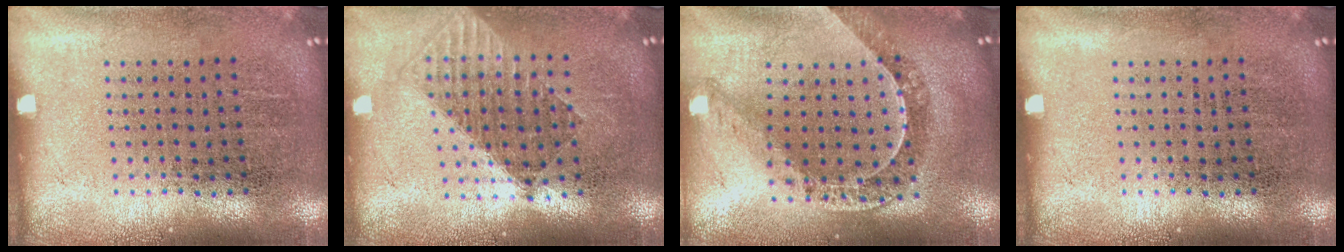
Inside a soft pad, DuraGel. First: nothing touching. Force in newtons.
{"total": 1.5, "press": 1.3, "slide": 0.8}
{"total": 1.1, "press": 1.1, "slide": 0.3}
{"total": 0.0}